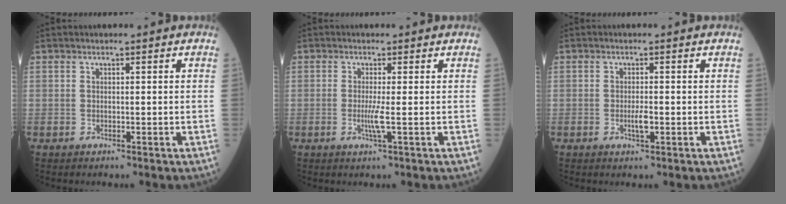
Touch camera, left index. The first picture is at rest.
{"total": 2.2, "force": [-0.3, -0.6, 2.1], "torque": [-0.044, -0.003, -0.007]}
{"total": 1.7, "force": [-0.3, 0.3, 1.6], "torque": [-0.032, -0.002, -0.004]}